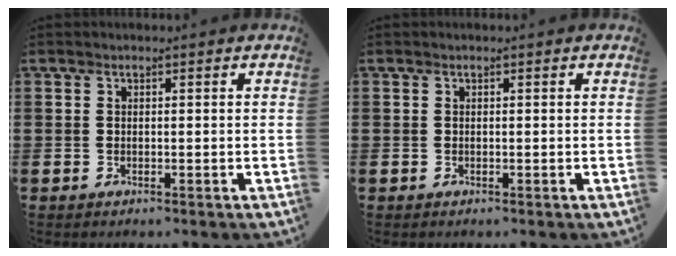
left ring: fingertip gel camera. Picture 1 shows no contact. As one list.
[{"total": 0.0}]